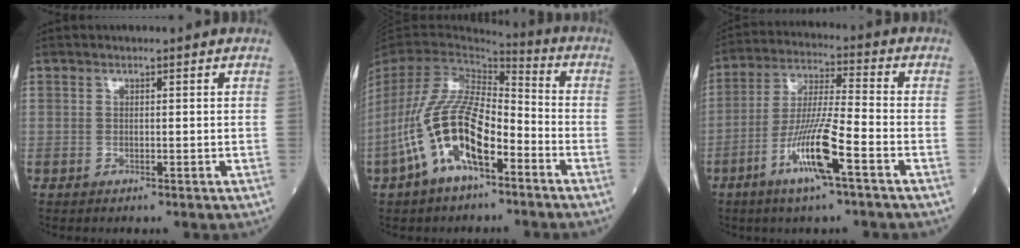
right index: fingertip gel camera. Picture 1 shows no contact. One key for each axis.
{"total": 13.8, "fx": -6.3, "fy": 5.2, "fz": 11.1, "tx": -0.237, "ty": 0.011, "tz": -0.115}
{"total": 11.0, "fx": -5.1, "fy": 0.3, "fz": 9.7, "tx": -0.192, "ty": -0.007, "tz": -0.098}